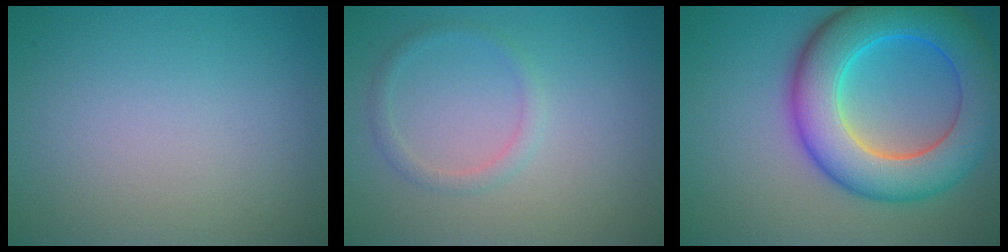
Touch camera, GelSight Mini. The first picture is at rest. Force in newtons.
{"total": 1.3, "press": 1.3, "slide": 0.1}
{"total": 10.5, "press": 10.5, "slide": 0.2}